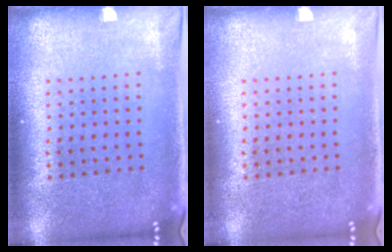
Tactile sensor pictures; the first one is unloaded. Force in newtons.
{"total": 0.0}